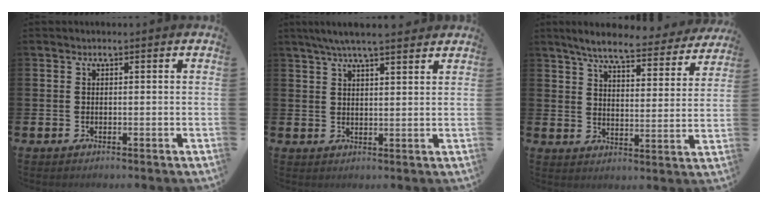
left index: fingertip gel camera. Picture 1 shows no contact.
{"total": 5.2, "force": [4.6, 0.5, 2.3], "torque": [-0.054, -0.007, 0.084]}
{"total": 6.9, "force": [6.3, 0.9, 2.8], "torque": [-0.072, -0.035, 0.105]}